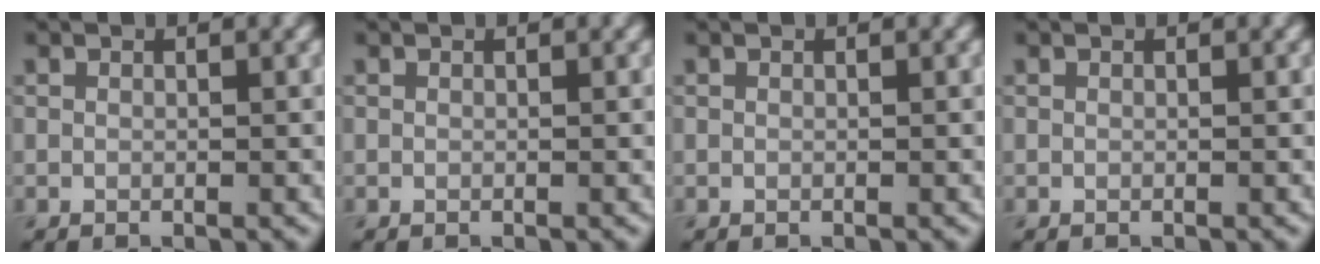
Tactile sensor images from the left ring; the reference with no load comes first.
{"total": 0.0}
{"total": 0.0}
{"total": 0.0}